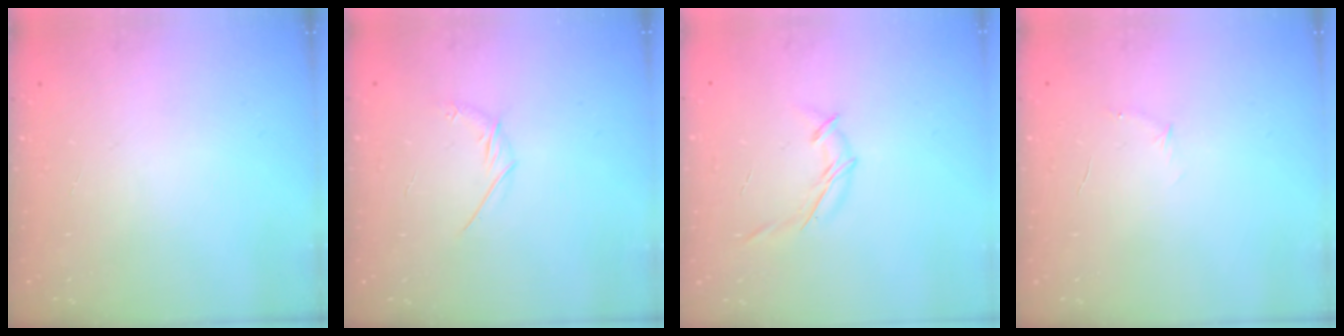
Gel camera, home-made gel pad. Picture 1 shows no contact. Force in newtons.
{"total": 3.3, "press": 3.2, "slide": 0.7}
{"total": 6.8, "press": 6.7, "slide": 0.9}
{"total": 3.8, "press": 3.6, "slide": 1.1}